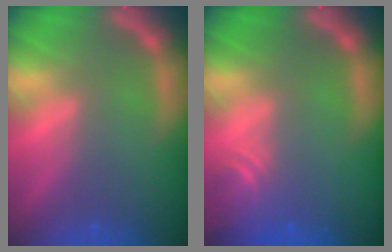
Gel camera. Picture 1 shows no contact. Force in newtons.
{"total": 3.0}